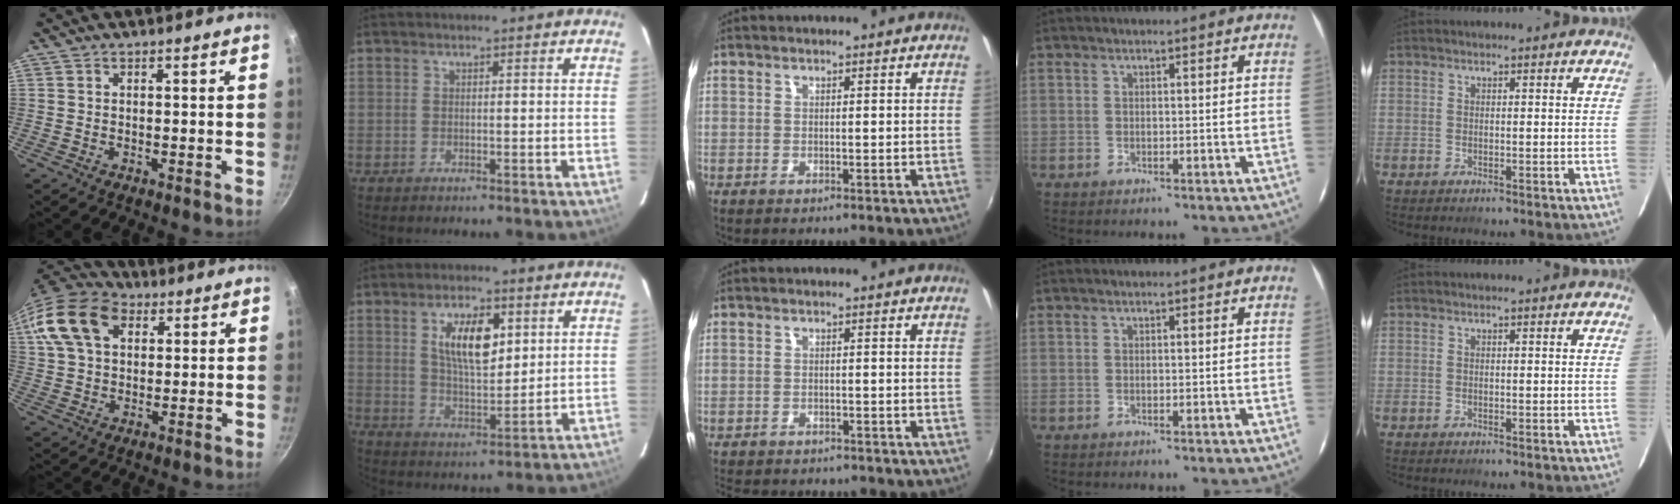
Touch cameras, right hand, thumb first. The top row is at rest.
{"thumb": {"total": 17.4, "force": [6.2, 11.9, 11.0], "torque": [-0.211, 0.019, 0.101]}, "index": {"total": 10.3, "force": [3.7, 4.5, 8.5], "torque": [-0.148, 0.005, 0.071]}, "middle": {"total": 7.3, "force": [-6.5, 2.2, 2.5], "torque": [-0.063, -0.020, -0.098]}}